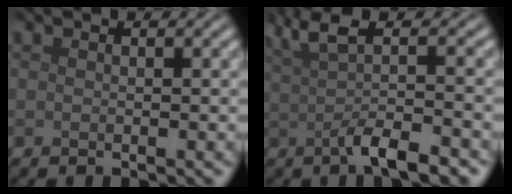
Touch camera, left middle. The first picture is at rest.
{"total": 6.0, "force": [-0.1, 1.7, 5.7], "torque": [-0.089, 0.006, -0.005]}